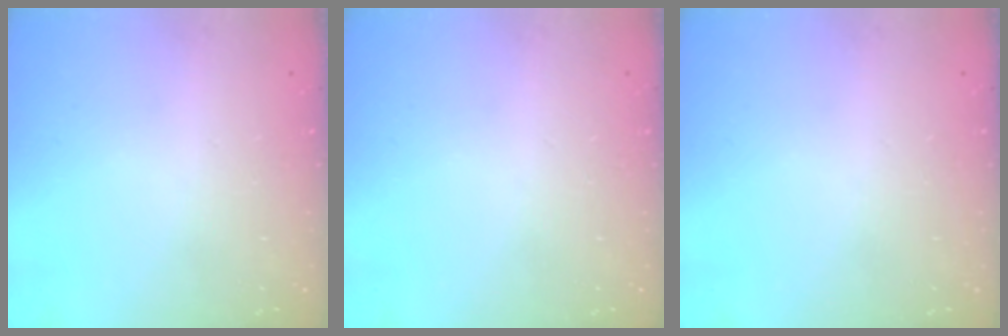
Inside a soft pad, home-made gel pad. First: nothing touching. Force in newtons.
{"total": 0.0}
{"total": 0.0}